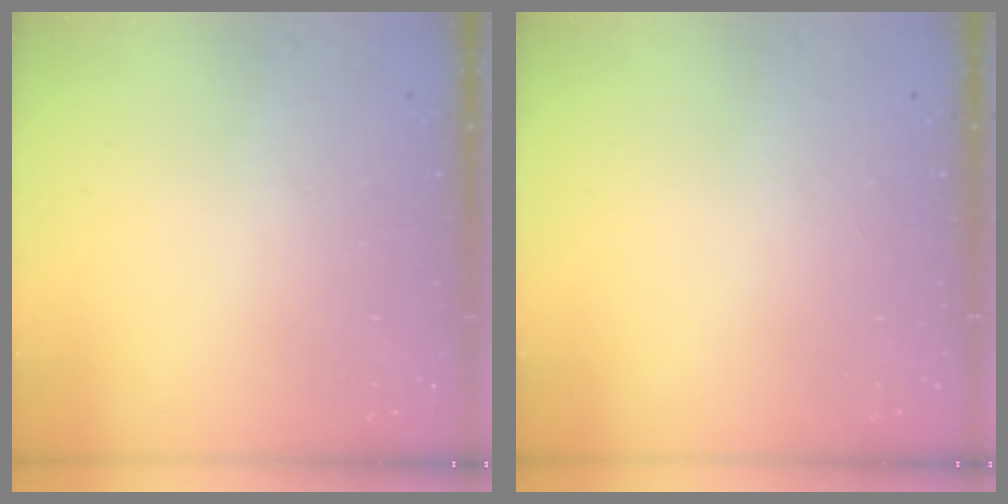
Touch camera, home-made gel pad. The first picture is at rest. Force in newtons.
{"total": 0.0}